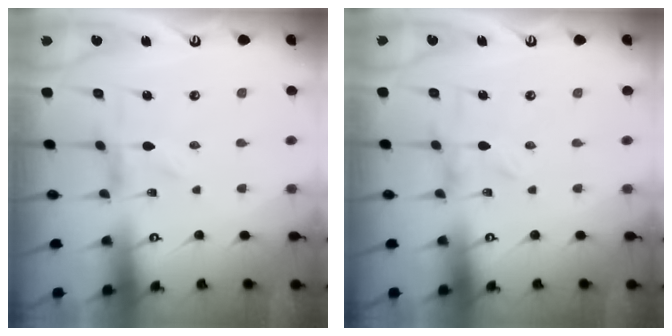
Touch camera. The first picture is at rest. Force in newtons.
{"total": 0.0}